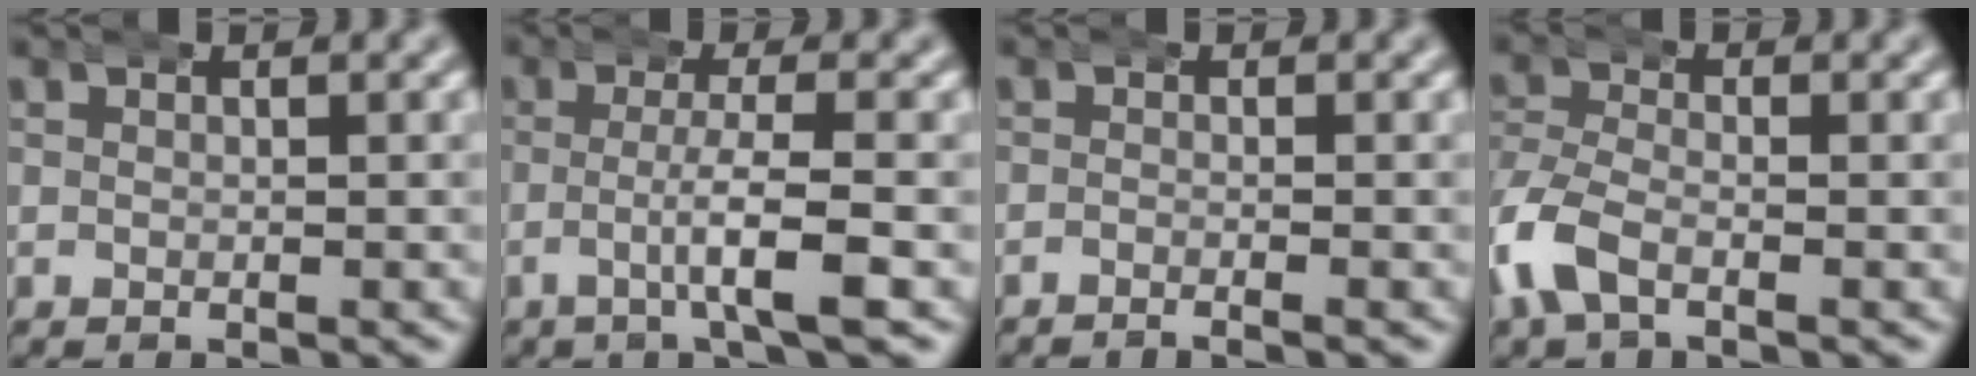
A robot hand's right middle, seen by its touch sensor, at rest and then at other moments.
{"total": 3.8, "force": [-1.2, 0.0, 3.6], "torque": [-0.069, 0.002, -0.024]}
{"total": 1.3, "force": [-1.2, -0.1, 0.5], "torque": [-0.006, 0.005, -0.027]}
{"total": 3.9, "force": [-1.8, 2.5, 2.4], "torque": [-0.080, -0.011, -0.029]}